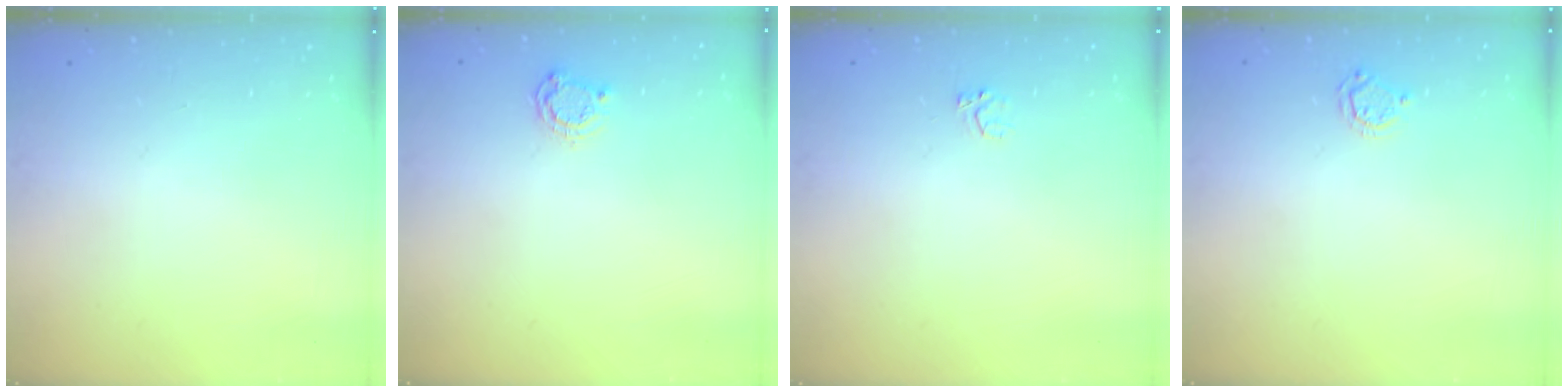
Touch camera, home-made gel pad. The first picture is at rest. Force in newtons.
{"total": 5.3, "press": 5.2, "slide": 0.7}
{"total": 2.4, "press": 2.3, "slide": 0.5}
{"total": 4.1, "press": 4.1, "slide": 0.4}